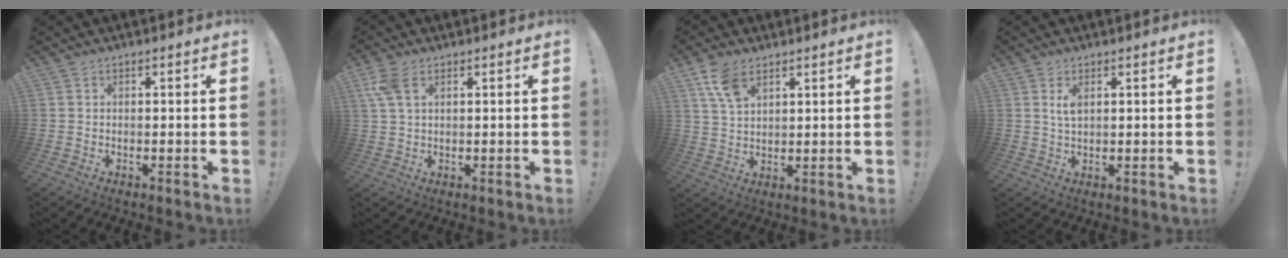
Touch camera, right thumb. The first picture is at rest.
{"total": 6.1, "force": [2.8, 2.8, 4.7], "torque": [-0.105, -0.005, 0.053]}
{"total": 7.8, "force": [4.8, 4.0, 4.8], "torque": [-0.079, -0.020, 0.090]}
{"total": 3.1, "force": [1.2, 1.3, 2.6], "torque": [-0.041, -0.002, 0.018]}